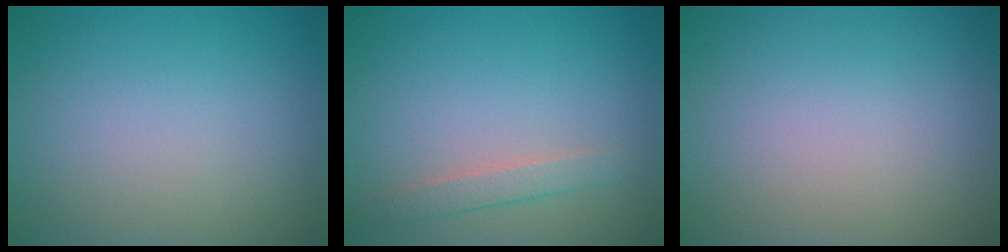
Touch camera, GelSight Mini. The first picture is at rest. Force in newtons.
{"total": 1.6, "press": 1.6, "slide": 0.2}
{"total": 0.0}